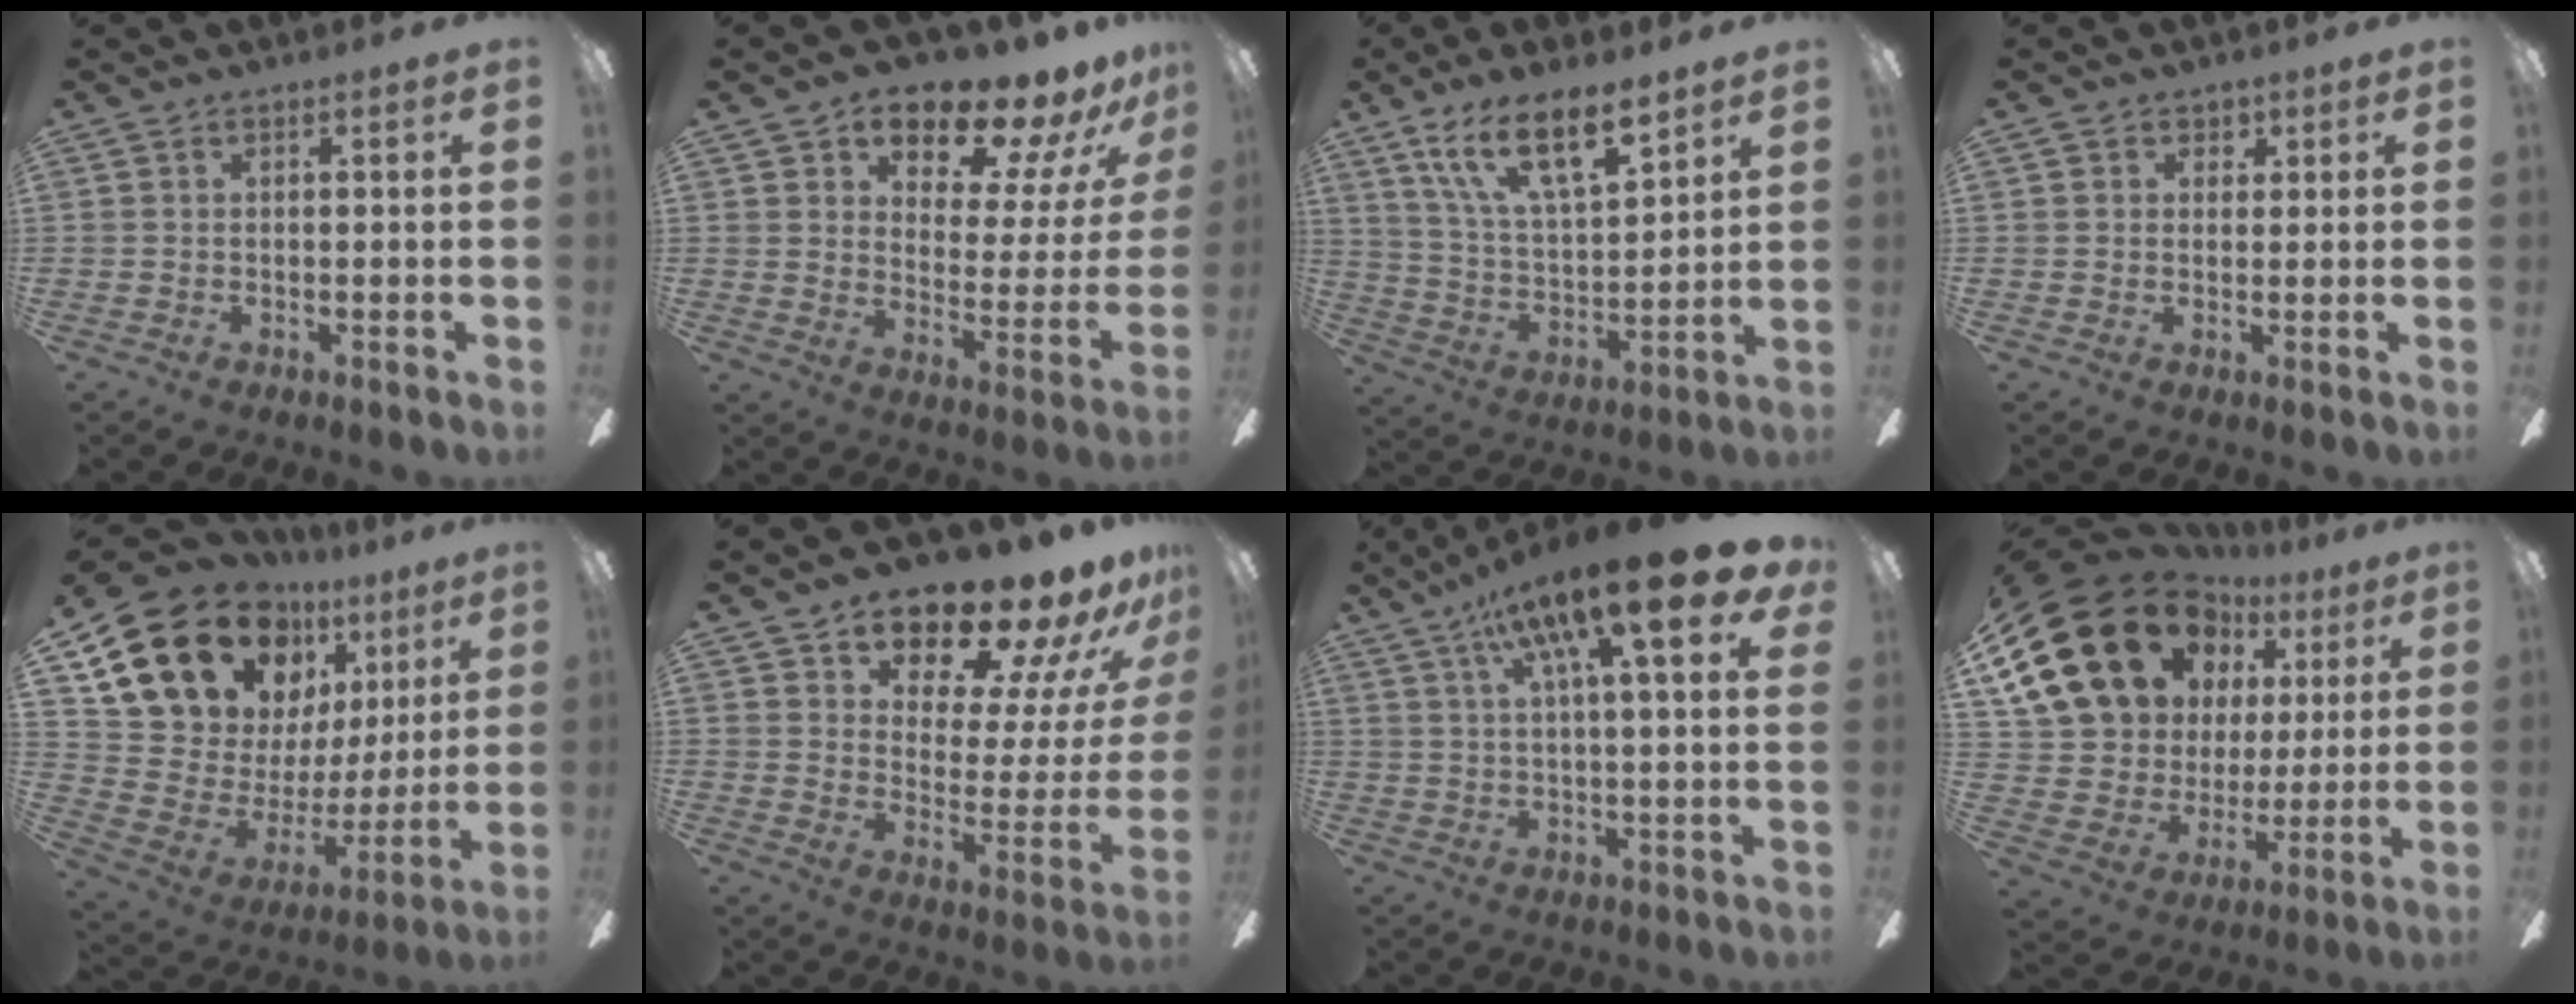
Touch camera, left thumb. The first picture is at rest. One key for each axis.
{"total": 14.2, "fx": 12.3, "fy": 4.7, "fz": 5.1, "tx": -0.083, "ty": -0.100, "tz": 0.211}
{"total": 16.2, "fx": 11.1, "fy": 5.8, "fz": 10.3, "tx": -0.188, "ty": -0.052, "tz": 0.195}
{"total": 2.4, "fx": 1.0, "fy": 2.2, "fz": 0.2, "tx": 0.008, "ty": 0.002, "tz": 0.015}
{"total": 20.4, "fx": 14.2, "fy": 12.0, "fz": 8.3, "tx": -0.168, "ty": -0.093, "tz": 0.281}
{"total": 18.6, "fx": 15.7, "fy": 6.0, "fz": 8.0, "tx": -0.122, "ty": -0.119, "tz": 0.260}
{"total": 20.5, "fx": 11.1, "fy": 4.9, "fz": 16.5, "tx": -0.259, "ty": -0.051, "tz": 0.167}
{"total": 24.1, "fx": 12.9, "fy": 16.6, "fz": 11.9, "tx": -0.249, "ty": -0.070, "tz": 0.257}